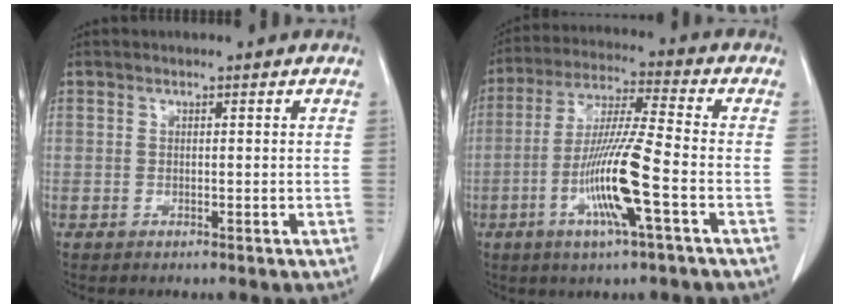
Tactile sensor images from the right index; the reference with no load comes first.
{"total": 12.4, "force": [-4.0, -0.1, 11.7], "torque": [-0.233, -0.009, -0.079]}